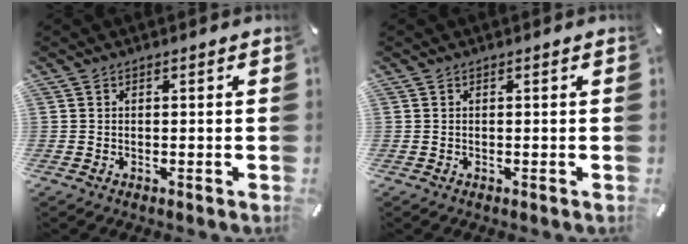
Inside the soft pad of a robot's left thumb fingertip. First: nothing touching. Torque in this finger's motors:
{"motor_torque": [-0.23, -0.17, -0.02, 0.11, -0.01]}